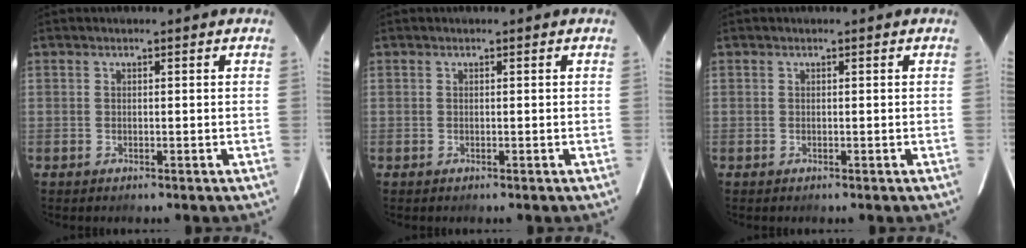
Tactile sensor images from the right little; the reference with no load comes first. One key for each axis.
{"total": 0.0}
{"total": 0.0}